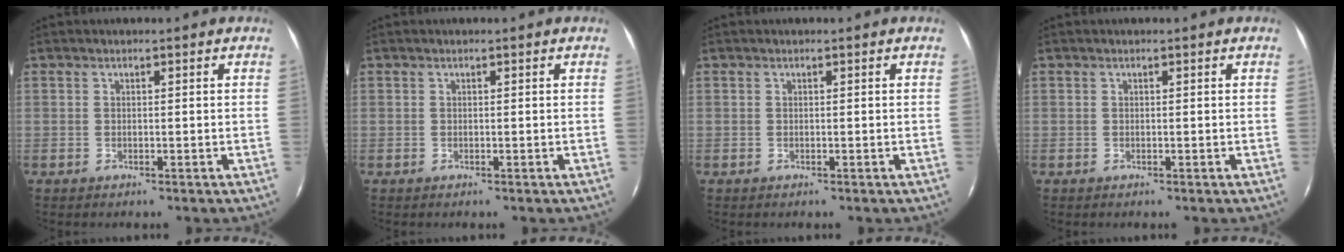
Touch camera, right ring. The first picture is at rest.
{"total": 0.0}
{"total": 0.0}
{"total": 0.0}